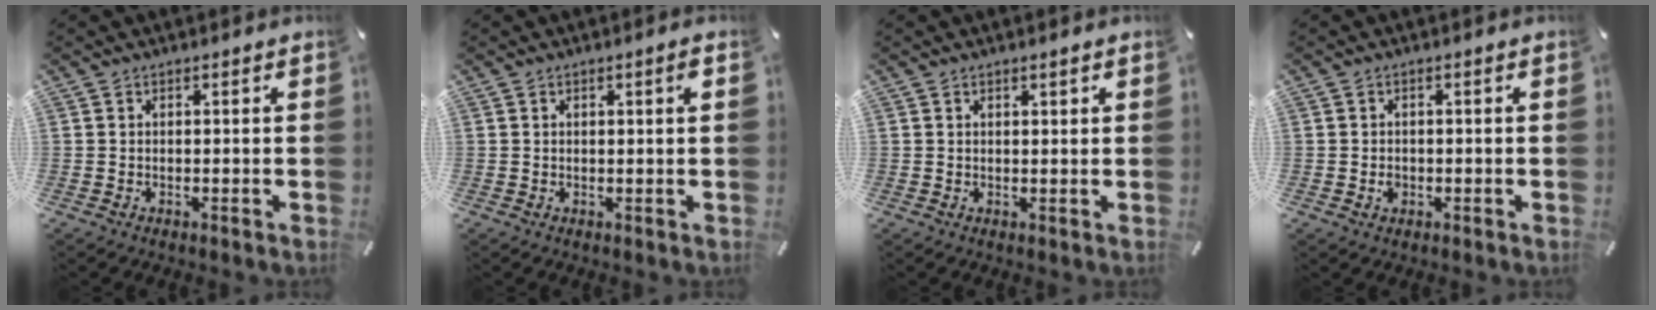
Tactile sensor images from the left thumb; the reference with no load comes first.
{"total": 1.7, "force": [0.6, 0.1, 1.5], "torque": [-0.030, 0.001, 0.009]}
{"total": 1.1, "force": [0.8, 0.4, 0.7], "torque": [-0.014, 0.000, 0.013]}
{"total": 1.5, "force": [-0.3, 1.4, 0.6], "torque": [-0.013, 0.004, -0.007]}